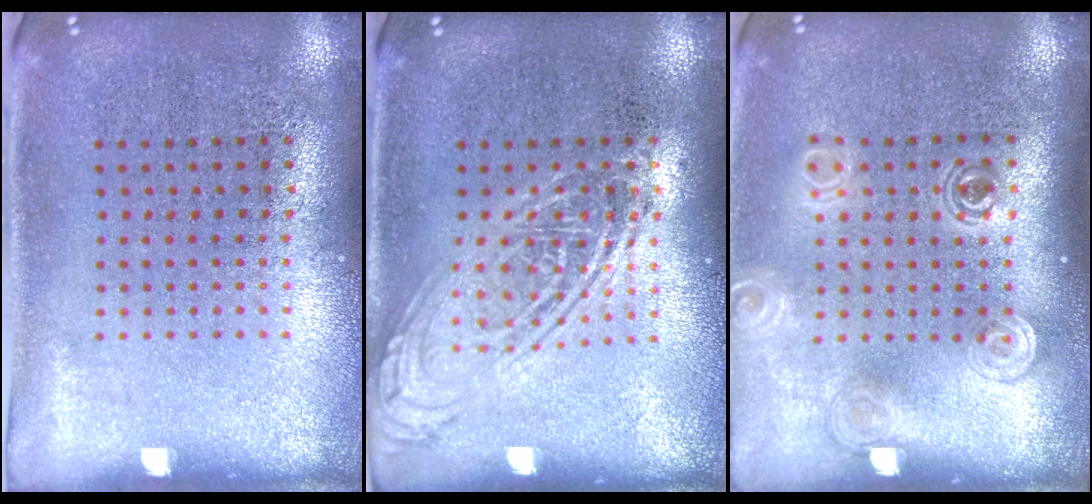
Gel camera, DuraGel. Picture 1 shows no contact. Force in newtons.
{"total": 2.5, "press": 2.5, "slide": 0.2}
{"total": 1.5, "press": 1.2, "slide": 0.9}